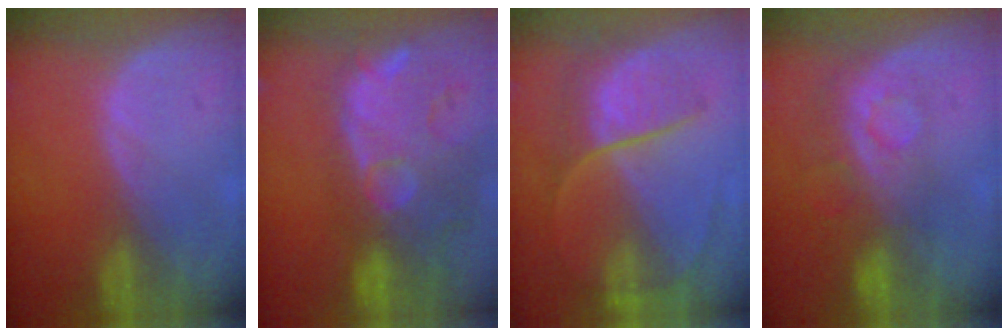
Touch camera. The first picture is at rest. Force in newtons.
{"total": 14.4, "press": 11.8, "slide": 8.3}
{"total": 7.3, "press": 6.8, "slide": 2.6}
{"total": 8.4, "press": 7.1, "slide": 4.5}